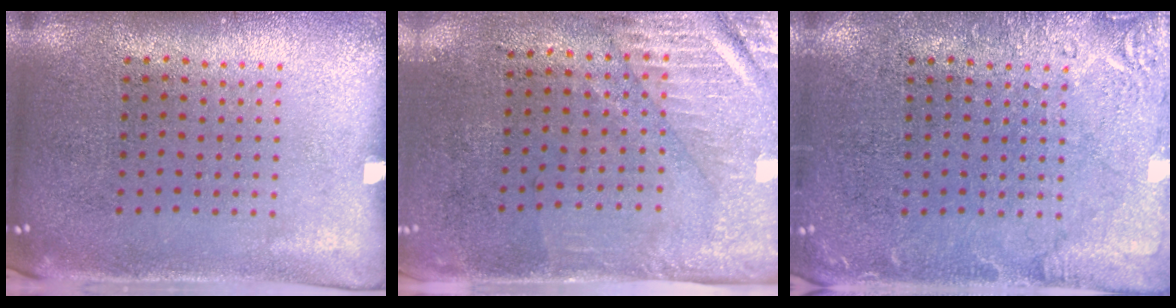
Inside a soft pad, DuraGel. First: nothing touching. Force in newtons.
{"total": 3.0, "press": 2.4, "slide": 1.6}
{"total": 2.9, "press": 2.9, "slide": 0.4}